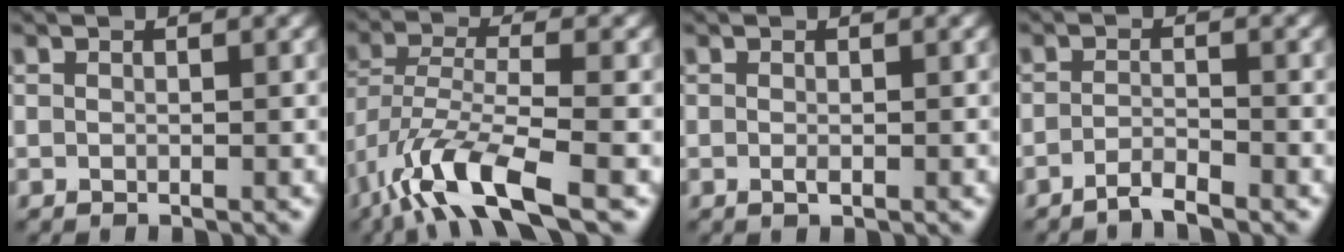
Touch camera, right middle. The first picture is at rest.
{"total": 8.8, "force": [-5.4, 2.3, 6.6], "torque": [-0.131, -0.003, -0.111]}
{"total": 0.6, "force": [-0.1, 0.2, 0.5], "torque": [-0.012, -0.003, -0.001]}
{"total": 1.9, "force": [-1.6, 0.2, 1.1], "torque": [-0.019, 0.001, -0.037]}